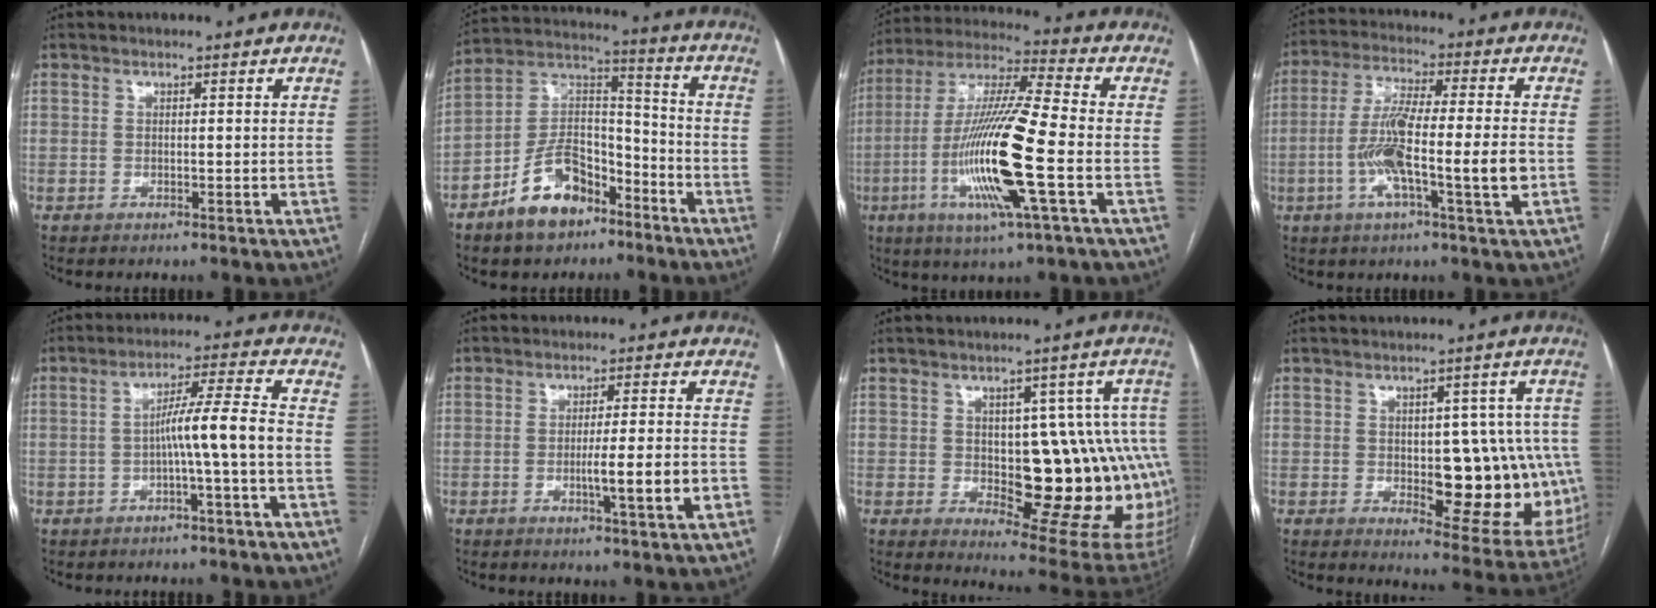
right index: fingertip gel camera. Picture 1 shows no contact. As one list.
[{"total": 12.8, "force": [-7.8, 7.0, 7.3], "torque": [-0.144, 0.025, -0.137]}, {"total": 17.8, "force": [-4.8, 0.6, 17.2], "torque": [-0.350, -0.015, -0.093]}, {"total": 12.8, "force": [-2.8, 0.7, 12.5], "torque": [-0.230, -0.001, -0.056]}, {"total": 7.1, "force": [-1.8, -1.0, 6.8], "torque": [-0.112, 0.022, -0.027]}, {"total": 7.3, "force": [-2.3, -0.3, 6.9], "torque": [-0.106, -0.006, -0.036]}, {"total": 21.4, "force": [-1.8, 8.0, 19.8], "torque": [-0.158, 0.030, 0.005]}, {"total": 16.8, "force": [-1.7, 6.9, 15.2], "torque": [-0.139, 0.018, 0.000]}]